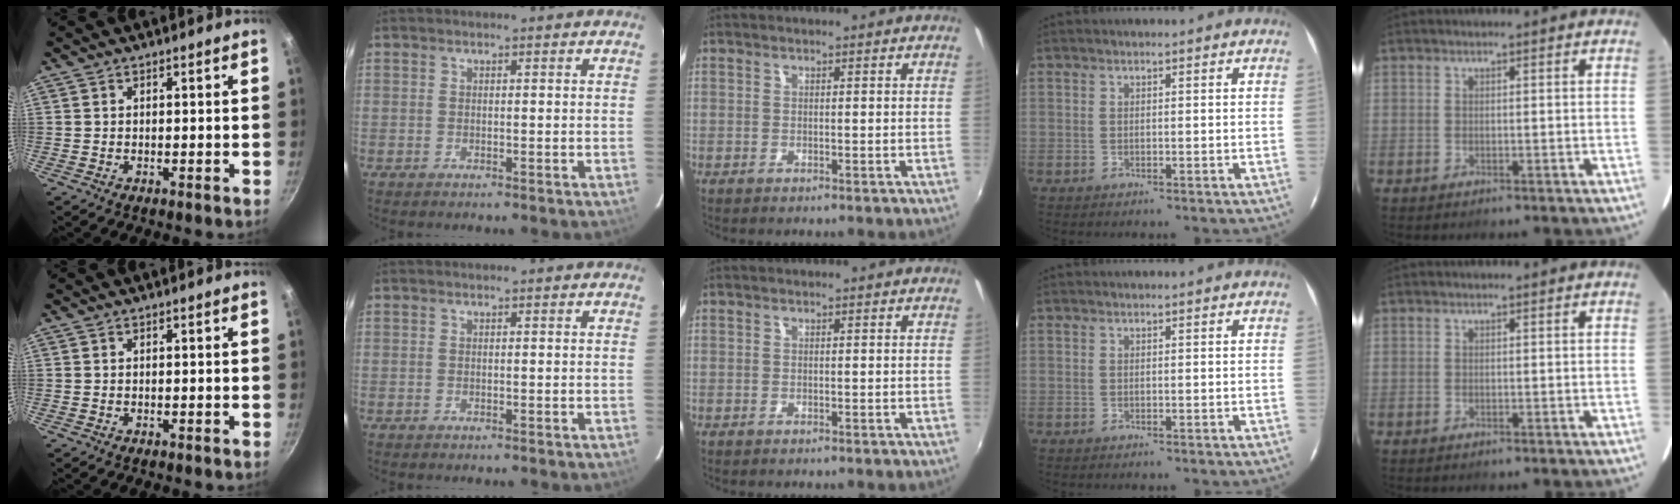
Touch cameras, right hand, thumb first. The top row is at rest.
{}